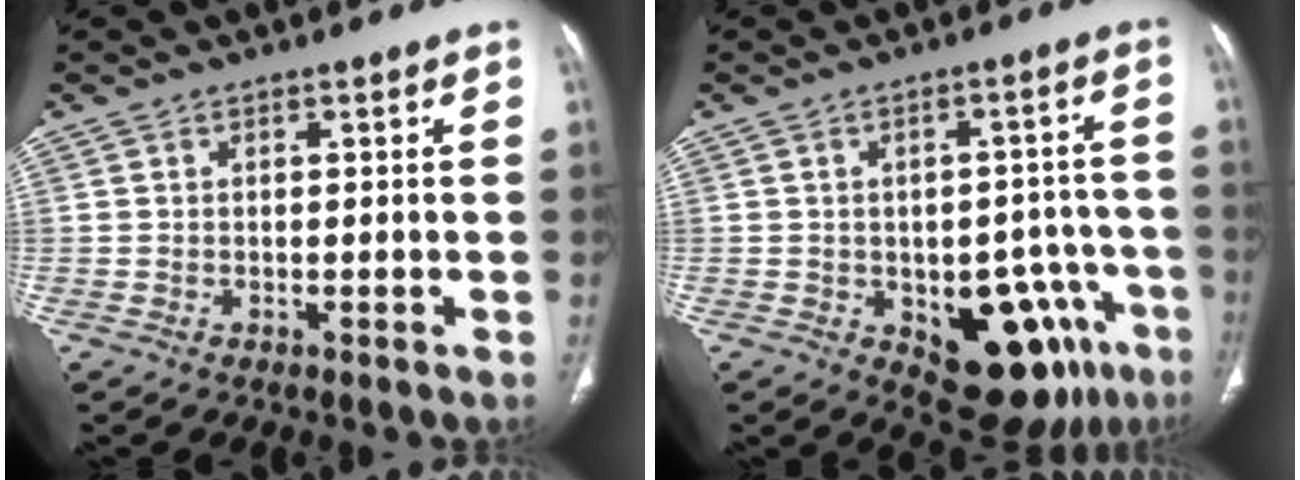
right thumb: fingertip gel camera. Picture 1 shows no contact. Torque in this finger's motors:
{"motor_torque": [1.94, 1.04, 0.75, -0.91, 0.04]}